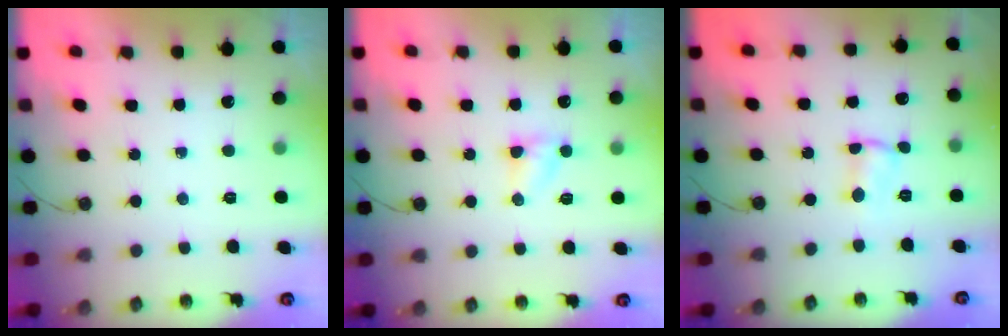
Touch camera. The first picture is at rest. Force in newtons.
{"total": 3.3, "press": 3.3, "slide": 0.3}
{"total": 1.5, "press": 1.4, "slide": 0.4}